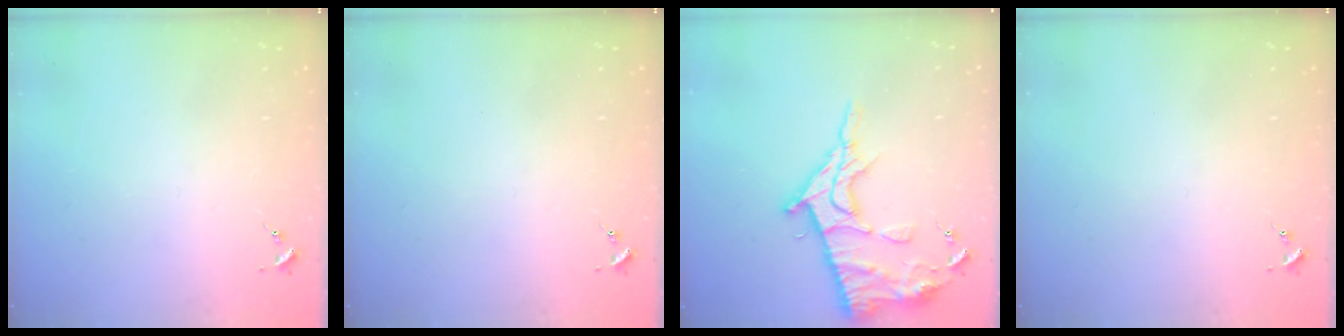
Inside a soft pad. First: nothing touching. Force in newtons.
{"total": 0.0}
{"total": 16.7, "press": 16.7, "slide": 1.6}
{"total": 0.0}